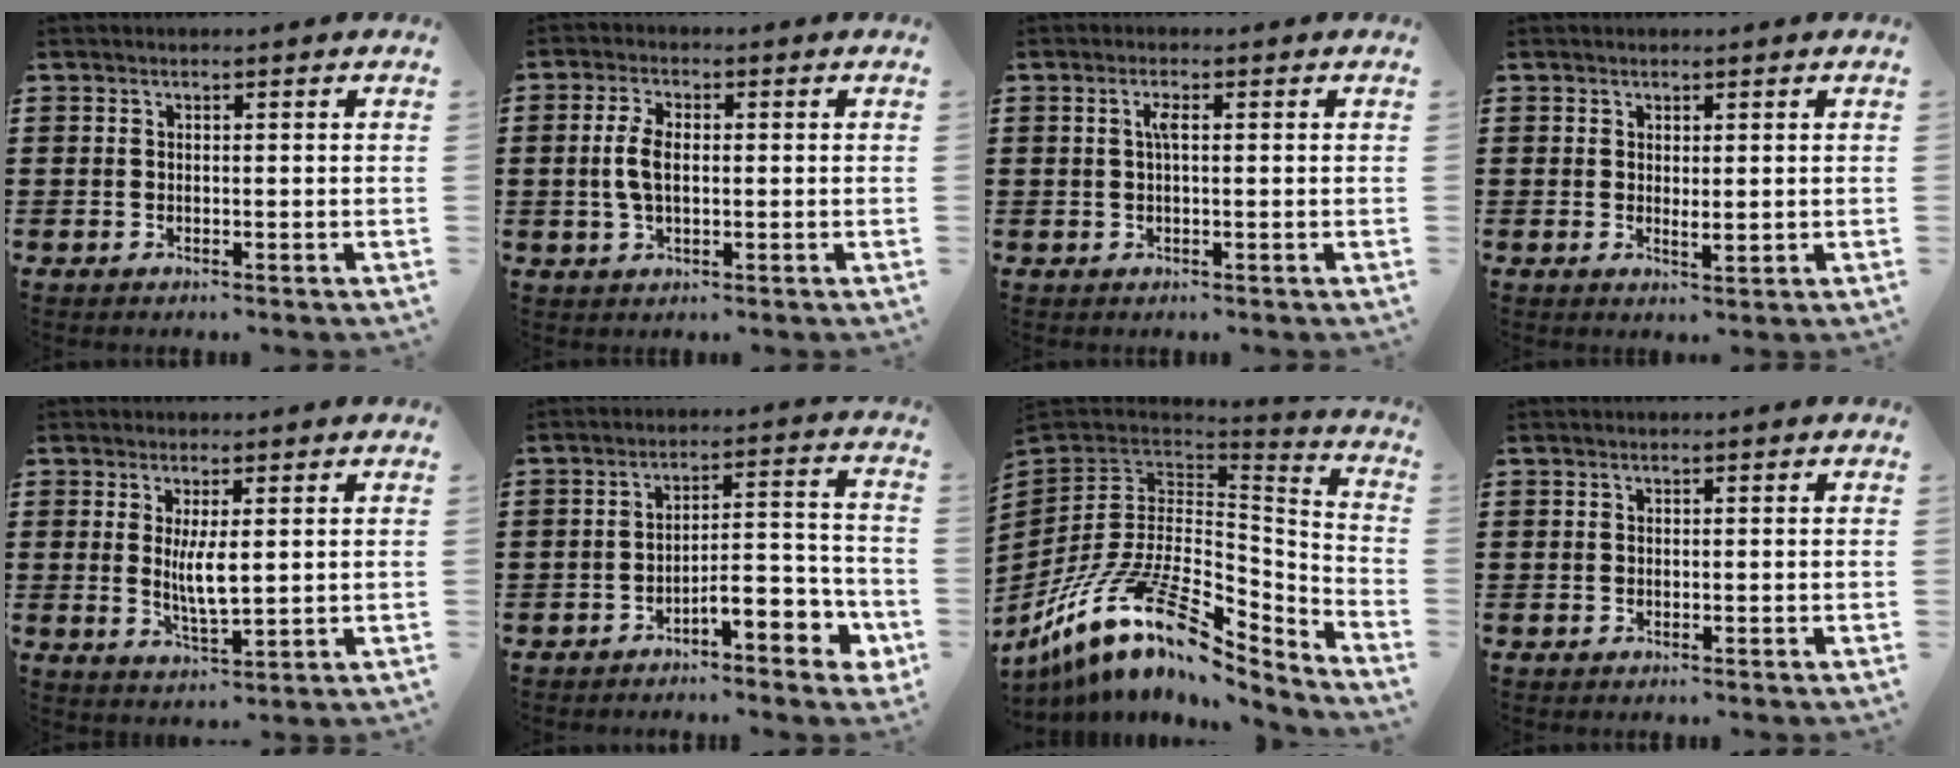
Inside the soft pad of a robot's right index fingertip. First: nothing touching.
{"total": 5.0, "force": [0.2, 2.4, 4.3], "torque": [-0.109, 0.000, -0.006]}
{"total": 2.0, "force": [0.4, 0.4, 1.9], "torque": [-0.038, 0.003, 0.004]}
{"total": 1.4, "force": [0.6, 0.4, 1.2], "torque": [-0.023, -0.001, 0.013]}
{"total": 5.0, "force": [0.7, 1.5, 4.7], "torque": [-0.083, -0.004, 0.011]}
{"total": 5.6, "force": [-3.8, 1.5, 3.8], "torque": [-0.057, -0.007, -0.075]}
{"total": 18.1, "force": [-8.9, 8.7, 13.1], "torque": [-0.287, 0.022, -0.163]}
{"total": 0.0}